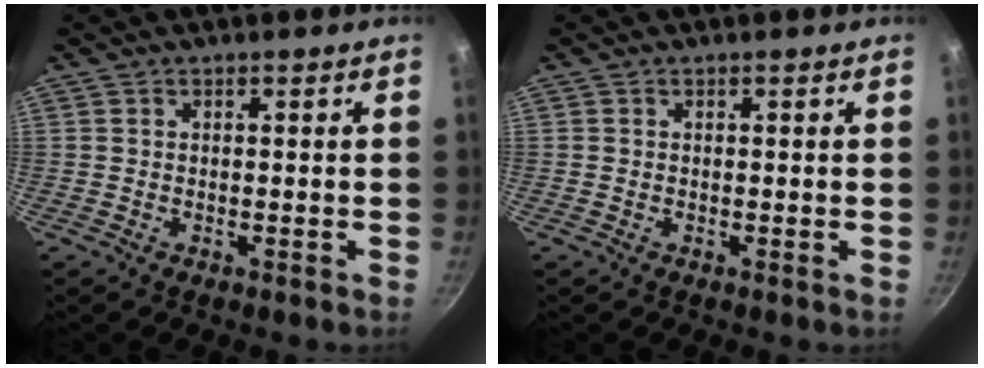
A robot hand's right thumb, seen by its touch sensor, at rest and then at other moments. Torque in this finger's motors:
{"motor_torque": [-0.08, 0.67, 0.33, 0.01, 0.00]}